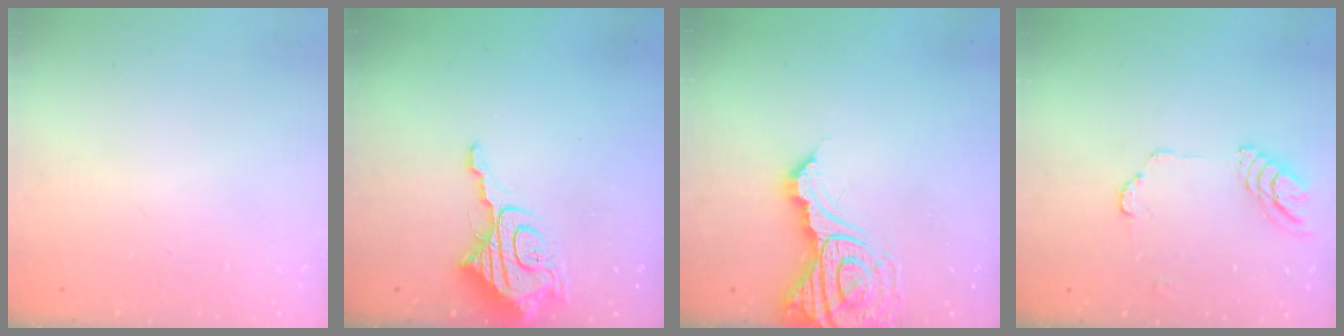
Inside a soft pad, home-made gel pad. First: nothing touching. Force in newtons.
{"total": 12.2, "press": 12.1, "slide": 1.5}
{"total": 15.4, "press": 15.3, "slide": 1.7}
{"total": 6.5, "press": 6.4, "slide": 0.4}